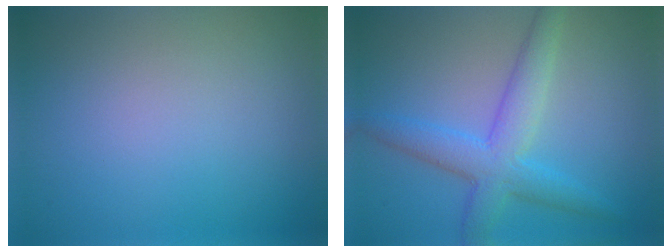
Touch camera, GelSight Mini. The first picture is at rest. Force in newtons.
{"total": 5.0, "press": 5.0, "slide": 0.1}